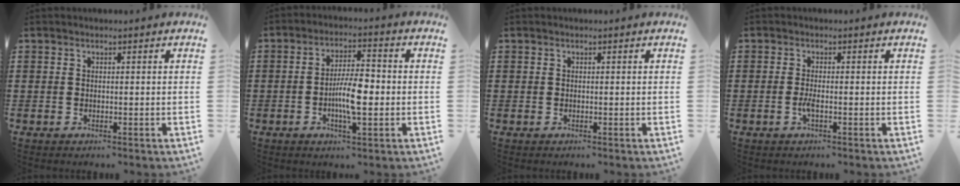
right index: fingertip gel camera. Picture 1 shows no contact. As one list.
[{"total": 7.1, "force": [-1.3, 2.1, 6.7], "torque": [-0.128, 0.001, -0.027]}, {"total": 0.0}, {"total": 1.7, "force": [-0.7, 0.2, 1.5], "torque": [-0.035, -0.003, -0.015]}]